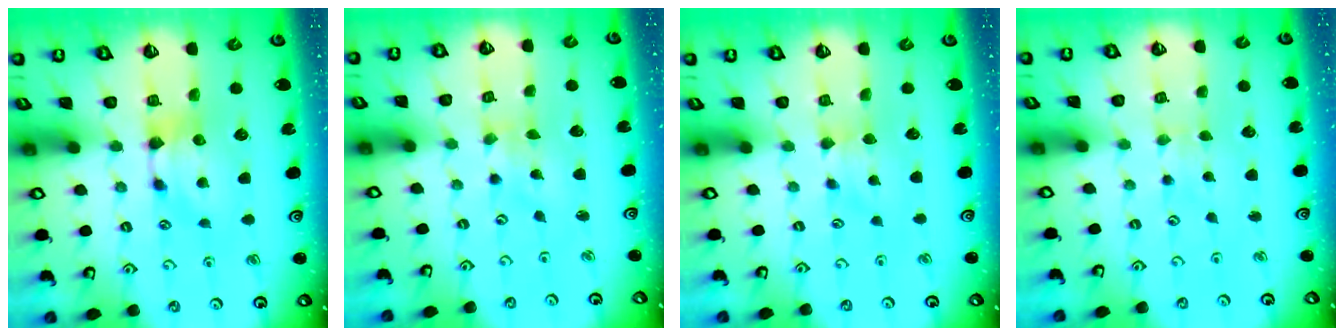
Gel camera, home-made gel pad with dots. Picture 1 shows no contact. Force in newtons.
{"total": 4.0, "press": 4.0, "slide": 0.8}
{"total": 2.3, "press": 2.2, "slide": 0.6}
{"total": 3.1, "press": 3.1, "slide": 0.2}